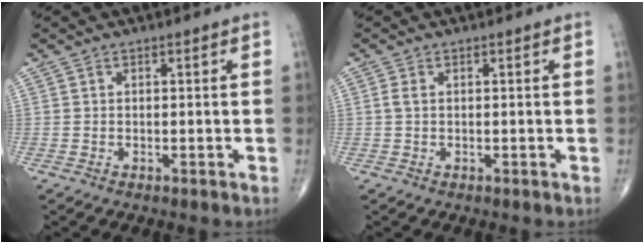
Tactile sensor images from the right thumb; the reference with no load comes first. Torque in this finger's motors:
{"motor_torque": [0.00, 0.00, 0.01, 0.00, 0.00]}